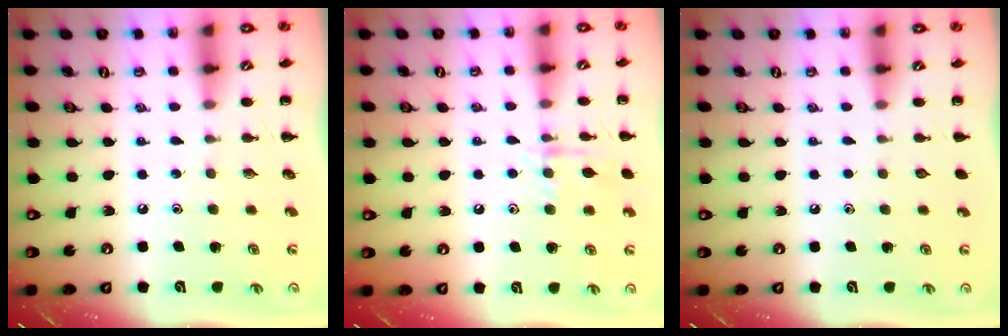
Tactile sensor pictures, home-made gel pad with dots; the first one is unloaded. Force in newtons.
{"total": 8.1, "press": 8.1, "slide": 1.2}
{"total": 0.0}